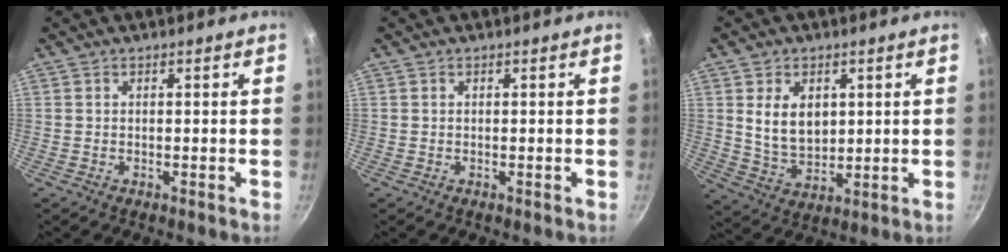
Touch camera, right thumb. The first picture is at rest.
{"total": 0.0}
{"total": 9.1, "force": [2.2, 6.3, 6.3], "torque": [-0.092, -0.021, 0.054]}